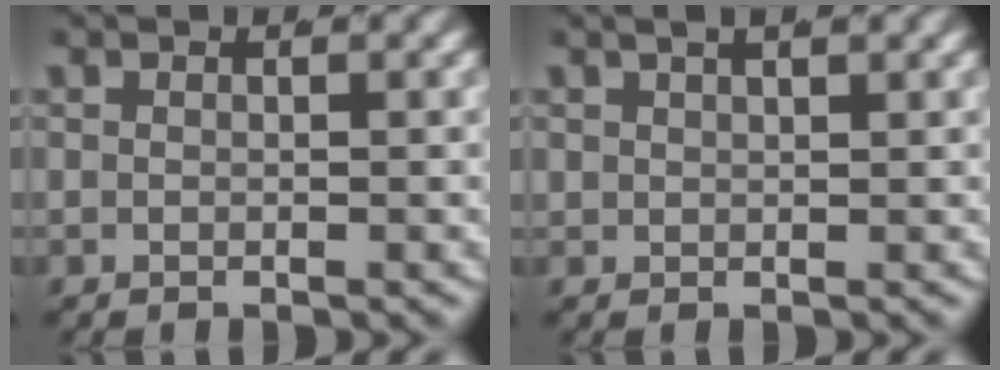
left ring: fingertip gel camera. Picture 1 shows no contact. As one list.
[{"total": 2.3, "force": [1.8, 0.6, 1.3], "torque": [-0.011, 0.013, 0.032]}]